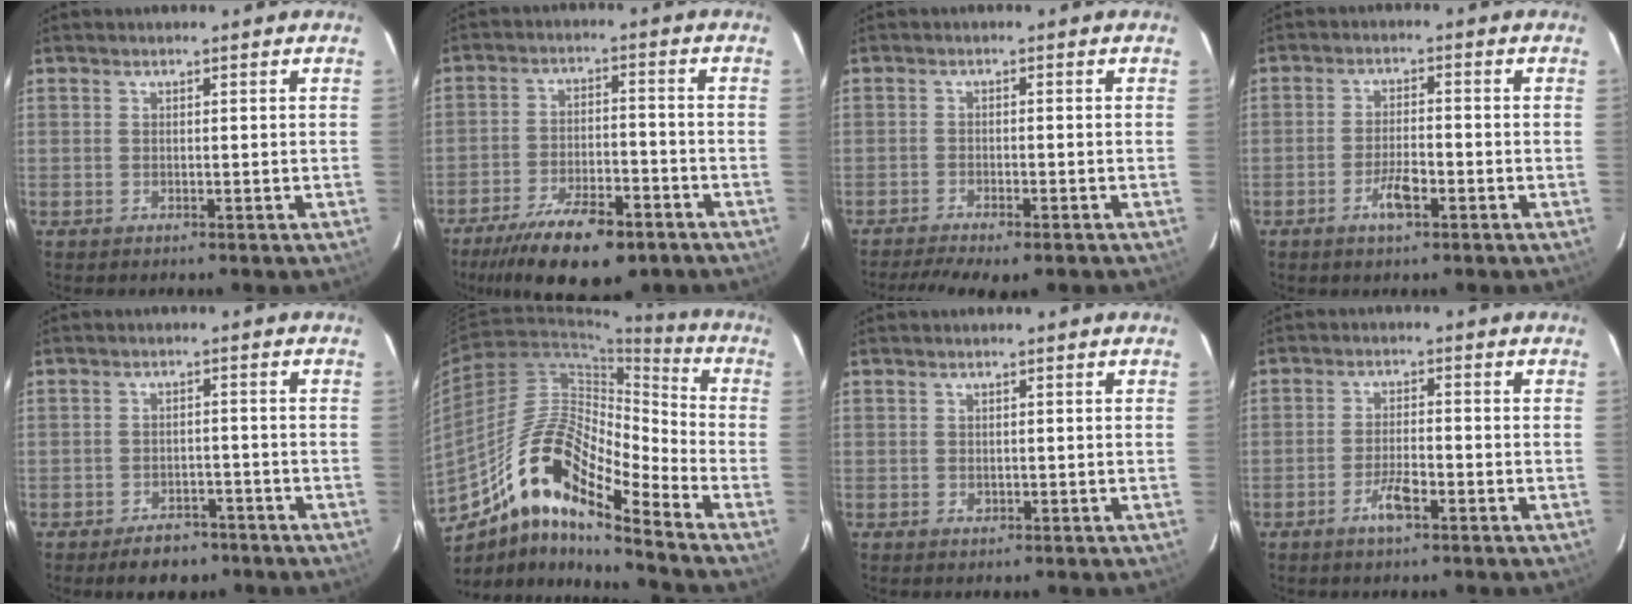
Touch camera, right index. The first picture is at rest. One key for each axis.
{"total": 12.8, "fx": -8.9, "fy": 3.8, "fz": 8.3, "tx": -0.140, "ty": -0.014, "tz": -0.150}
{"total": 9.7, "fx": -7.7, "fy": 2.1, "fz": 5.4, "tx": -0.085, "ty": -0.007, "tz": -0.115}
{"total": 4.2, "fx": -2.1, "fy": 1.0, "fz": 3.5, "tx": -0.067, "ty": 0.002, "tz": -0.039}
{"total": 5.1, "fx": -3.7, "fy": 2.7, "fz": 2.1, "tx": -0.035, "ty": 0.003, "tz": -0.051}
{"total": 16.6, "fx": -10.0, "fy": 4.1, "fz": 12.6, "tx": -0.233, "ty": 0.034, "tz": -0.170}
{"total": 0.5, "fx": -0.1, "fy": 0.5, "fz": 0.2, "tx": -0.003, "ty": 0.001, "tz": -0.001}
{"total": 4.0, "fx": -2.2, "fy": 0.7, "fz": 3.2, "tx": -0.063, "ty": 0.001, "tz": -0.041}